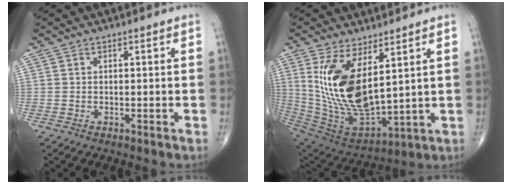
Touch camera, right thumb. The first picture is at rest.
{"total": 18.3, "force": [5.4, 8.4, 15.3], "torque": [-0.292, -0.039, 0.127]}